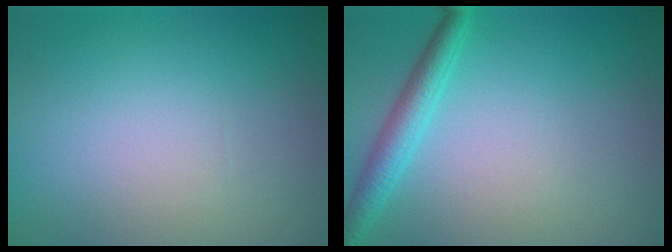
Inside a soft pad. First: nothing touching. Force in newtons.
{"total": 2.5, "press": 2.5, "slide": 0.1}